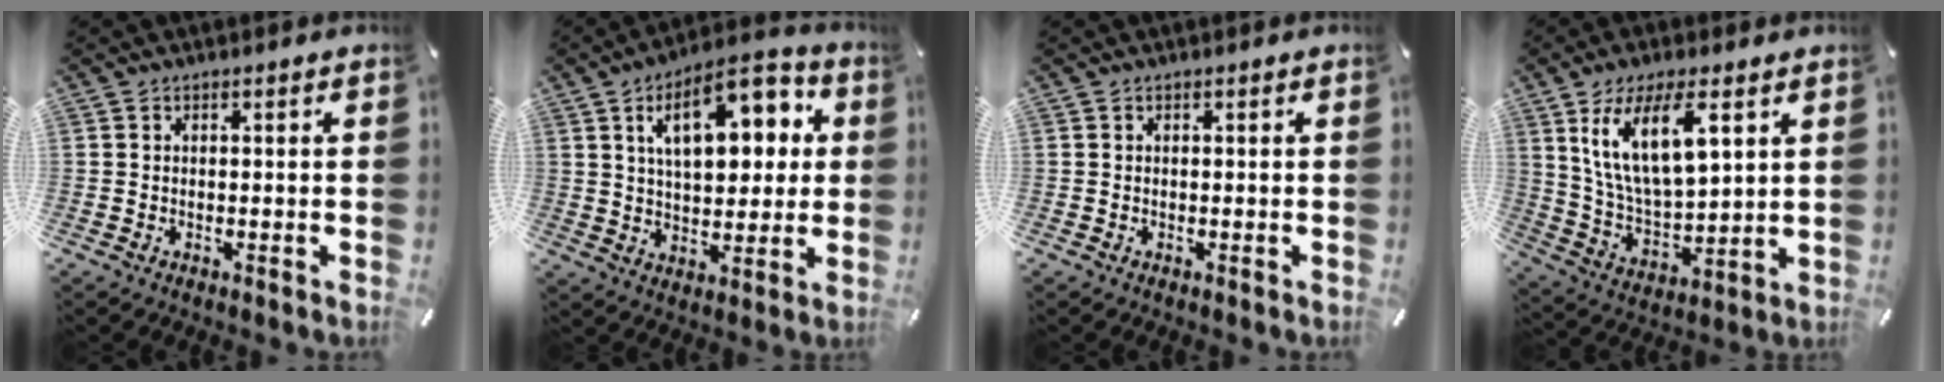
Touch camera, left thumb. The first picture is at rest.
{"total": 16.2, "force": [6.1, 8.8, 12.2], "torque": [-0.180, -0.009, 0.101]}
{"total": 0.0}
{"total": 15.1, "force": [7.8, 6.4, 11.2], "torque": [-0.238, -0.013, 0.134]}